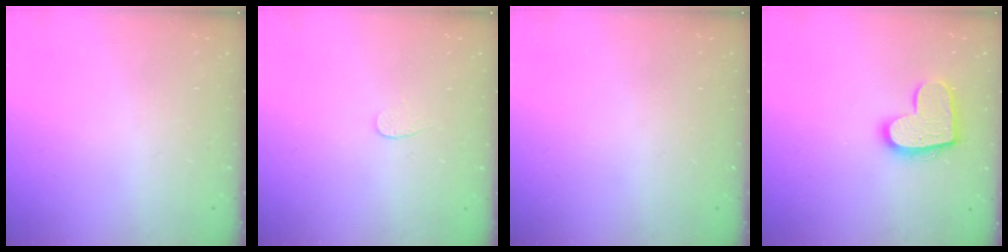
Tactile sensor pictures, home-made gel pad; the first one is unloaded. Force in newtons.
{"total": 3.3, "press": 3.3, "slide": 0.4}
{"total": 0.0}
{"total": 14.5, "press": 14.5, "slide": 0.8}